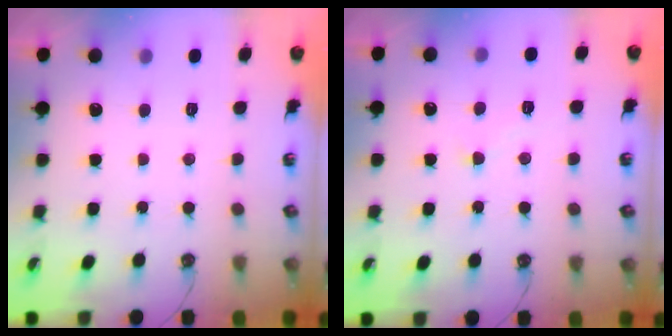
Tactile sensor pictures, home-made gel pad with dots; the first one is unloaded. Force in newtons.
{"total": 2.3, "press": 2.2, "slide": 0.6}